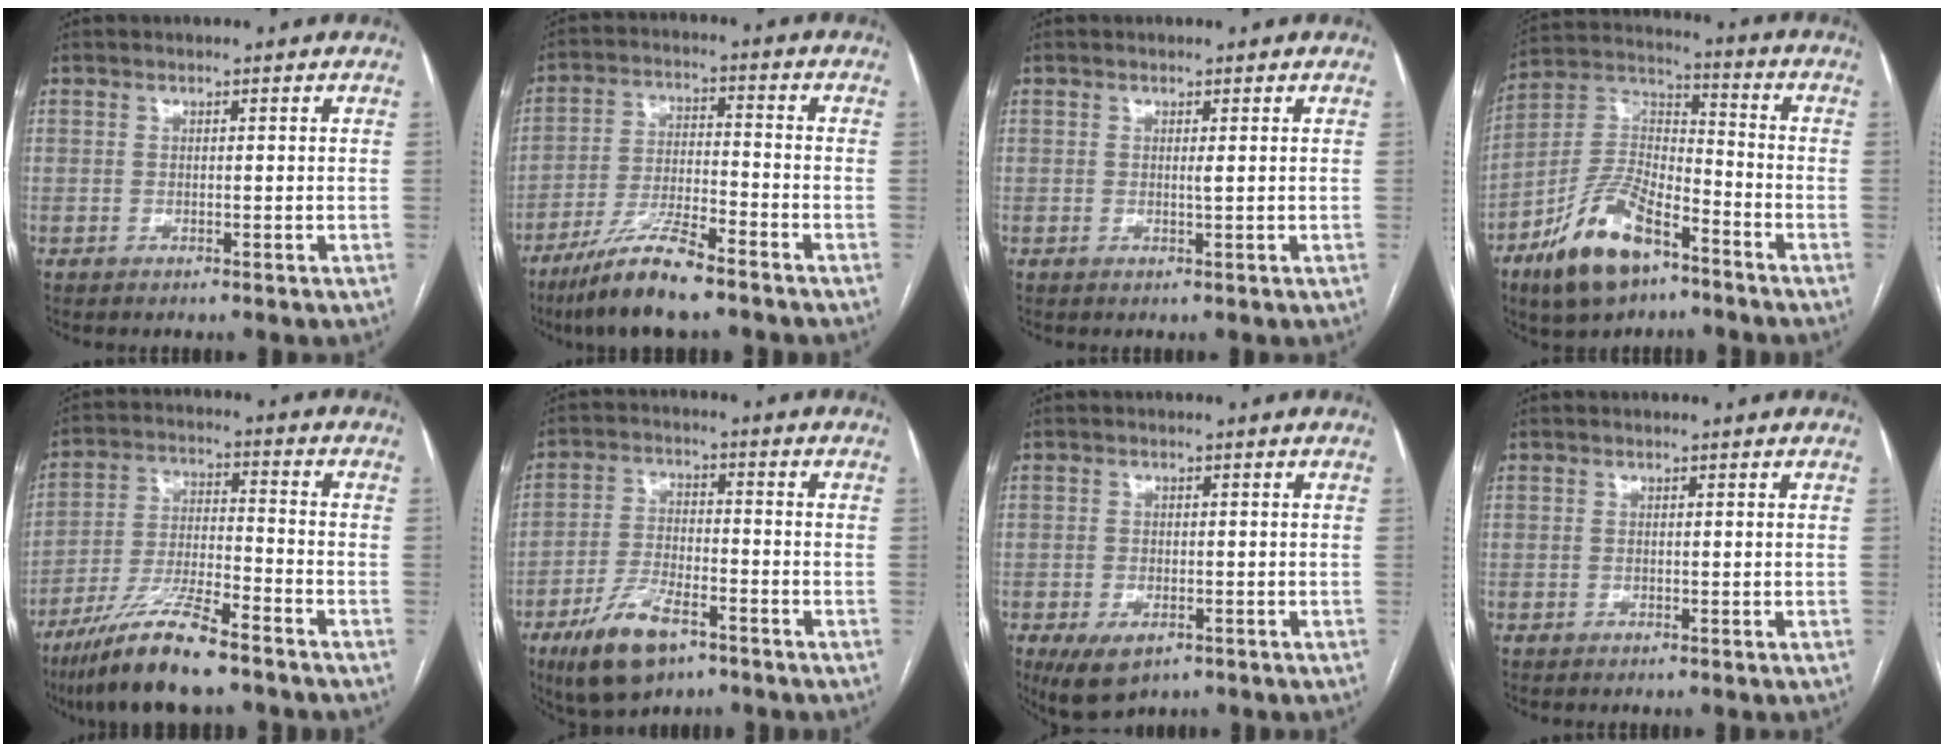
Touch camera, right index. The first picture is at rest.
{"total": 10.7, "force": [-8.1, 0.9, 6.9], "torque": [-0.136, -0.024, -0.149]}
{"total": 0.6, "force": [0.2, -0.3, 0.5], "torque": [-0.011, -0.002, 0.003]}
{"total": 14.4, "force": [-8.9, 5.5, 9.8], "torque": [-0.199, 0.006, -0.165]}
{"total": 12.4, "force": [-9.4, 1.1, 8.0], "torque": [-0.157, -0.023, -0.172]}
{"total": 10.2, "force": [-6.2, 3.9, 7.1], "torque": [-0.146, -0.008, -0.107]}
{"total": 5.4, "force": [-2.9, 2.9, 3.5], "torque": [-0.066, -0.007, -0.038]}
{"total": 0.0}